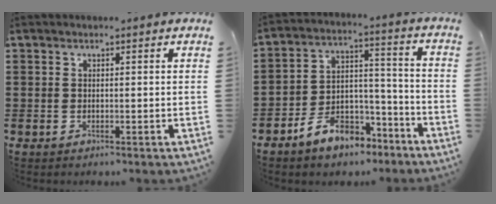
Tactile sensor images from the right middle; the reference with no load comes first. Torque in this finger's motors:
{"motor_torque": [2.14, 0.00, 0.22, 0.12]}